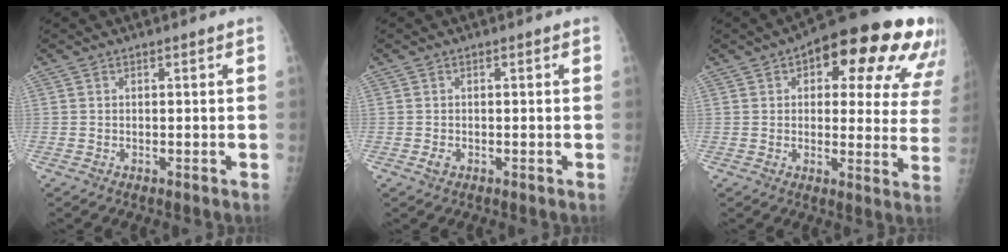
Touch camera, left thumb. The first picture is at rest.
{"total": 1.0, "force": [-0.5, 0.7, 0.6], "torque": [-0.009, -0.001, -0.007]}
{"total": 22.8, "force": [11.0, 9.6, 17.5], "torque": [-0.186, -0.001, 0.133]}